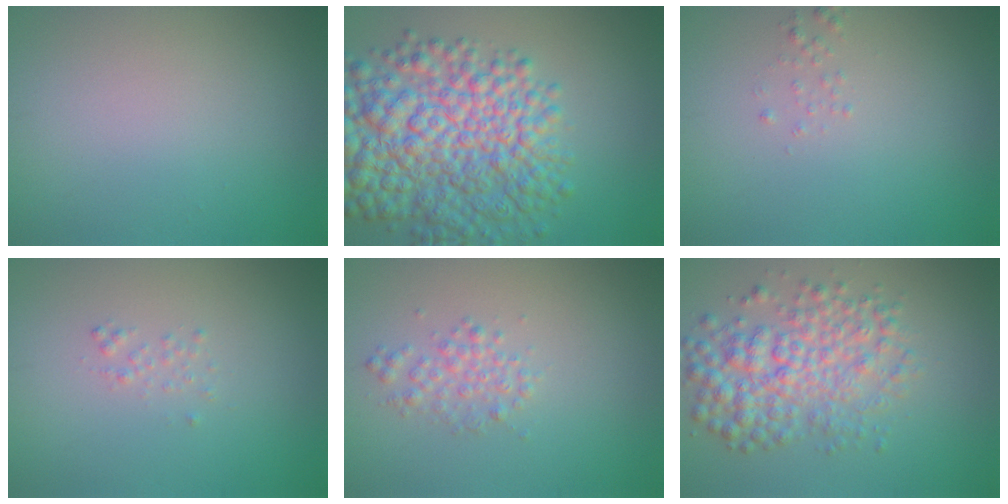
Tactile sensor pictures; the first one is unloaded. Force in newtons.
{"total": 10.6, "press": 10.6, "slide": 0.2}
{"total": 0.7, "press": 0.6, "slide": 0.1}
{"total": 0.7, "press": 0.7, "slide": 0.1}
{"total": 1.9, "press": 1.9, "slide": 0.0}
{"total": 5.8, "press": 5.8, "slide": 0.0}